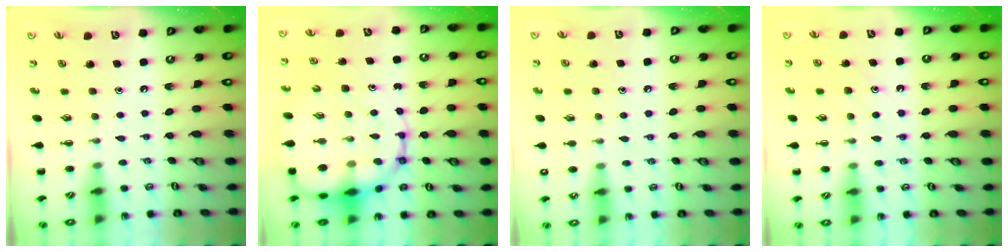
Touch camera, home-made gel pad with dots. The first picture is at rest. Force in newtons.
{"total": 18.5, "press": 18.0, "slide": 4.6}
{"total": 7.0, "press": 6.8, "slide": 1.8}
{"total": 11.7, "press": 11.6, "slide": 1.0}